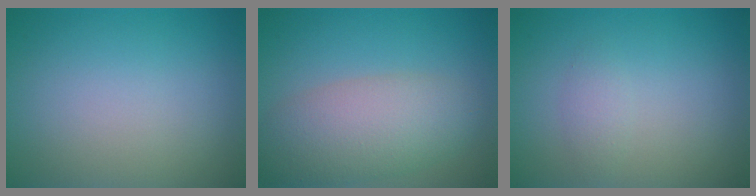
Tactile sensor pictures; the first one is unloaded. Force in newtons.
{"total": 5.9, "press": 5.9, "slide": 0.4}
{"total": 1.1, "press": 1.1, "slide": 0.0}